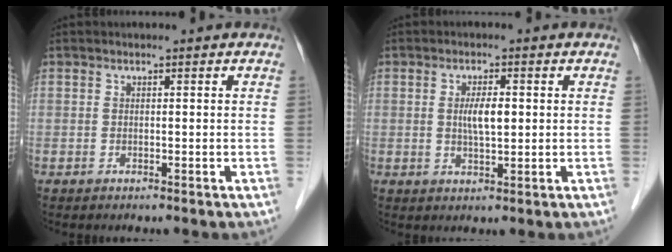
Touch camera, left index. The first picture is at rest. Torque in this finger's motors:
{"motor_torque": [1.02, 0.25, 0.43, 0.11]}